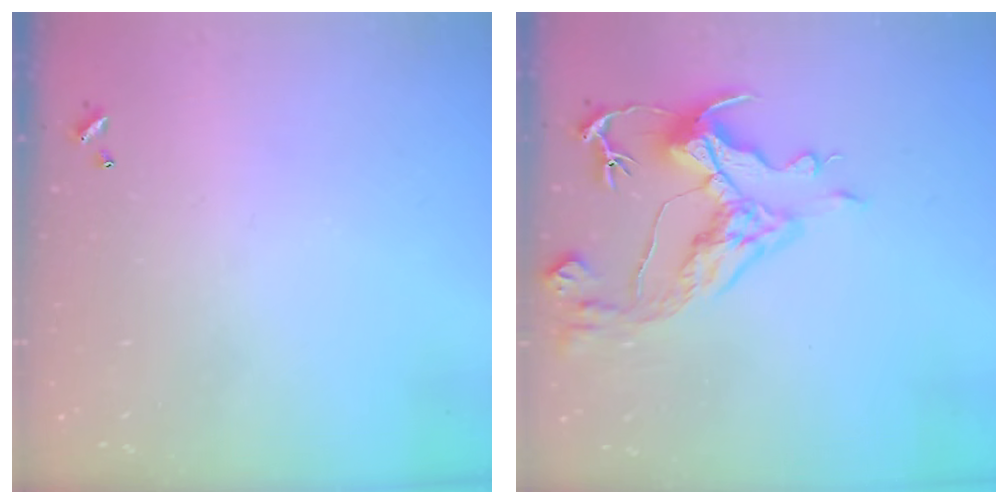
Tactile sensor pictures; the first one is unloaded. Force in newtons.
{"total": 7.1, "press": 6.9, "slide": 1.4}